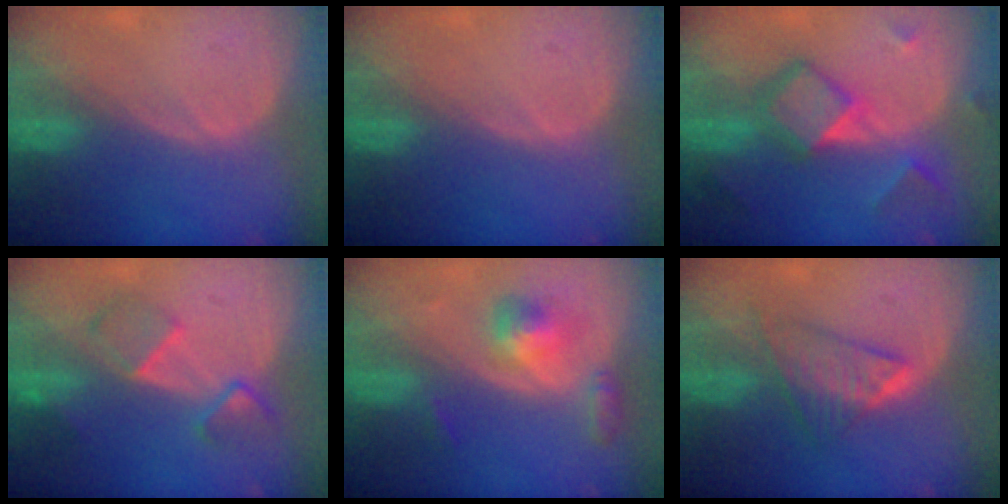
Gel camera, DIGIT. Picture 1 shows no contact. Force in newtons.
{"total": 0.0}
{"total": 7.7, "press": 7.6, "slide": 0.6}
{"total": 5.6, "press": 5.6, "slide": 0.6}
{"total": 5.3, "press": 5.0, "slide": 1.6}
{"total": 6.0, "press": 5.9, "slide": 0.6}